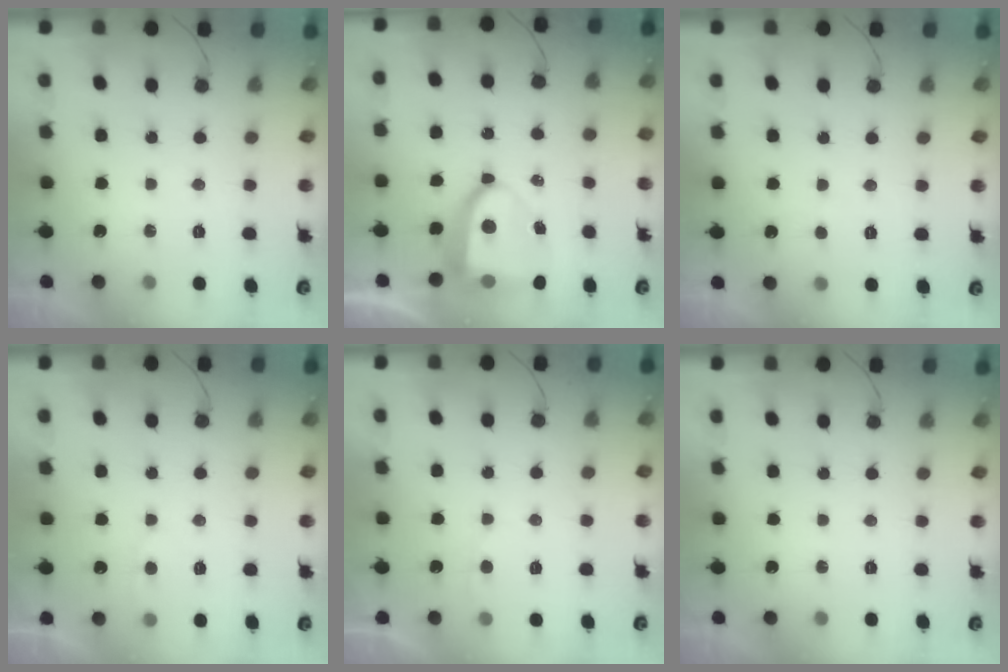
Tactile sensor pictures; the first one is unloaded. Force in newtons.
{"total": 9.5, "press": 9.4, "slide": 1.5}
{"total": 1.8, "press": 1.7, "slide": 0.1}
{"total": 2.9, "press": 2.8, "slide": 0.3}
{"total": 2.5, "press": 2.5, "slide": 0.2}
{"total": 0.0}